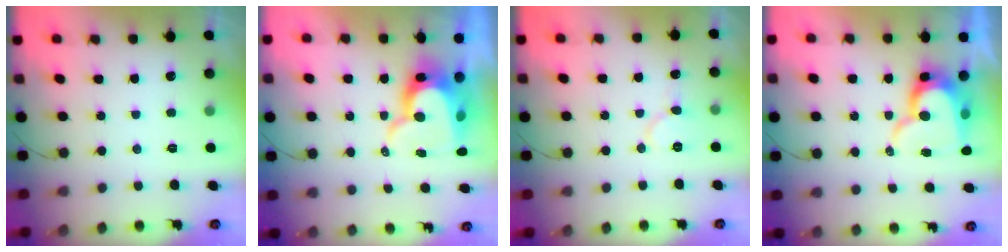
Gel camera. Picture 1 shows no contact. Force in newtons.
{"total": 12.3, "press": 12.3, "slide": 0.8}
{"total": 5.8, "press": 5.8, "slide": 0.2}
{"total": 13.4, "press": 13.3, "slide": 1.1}